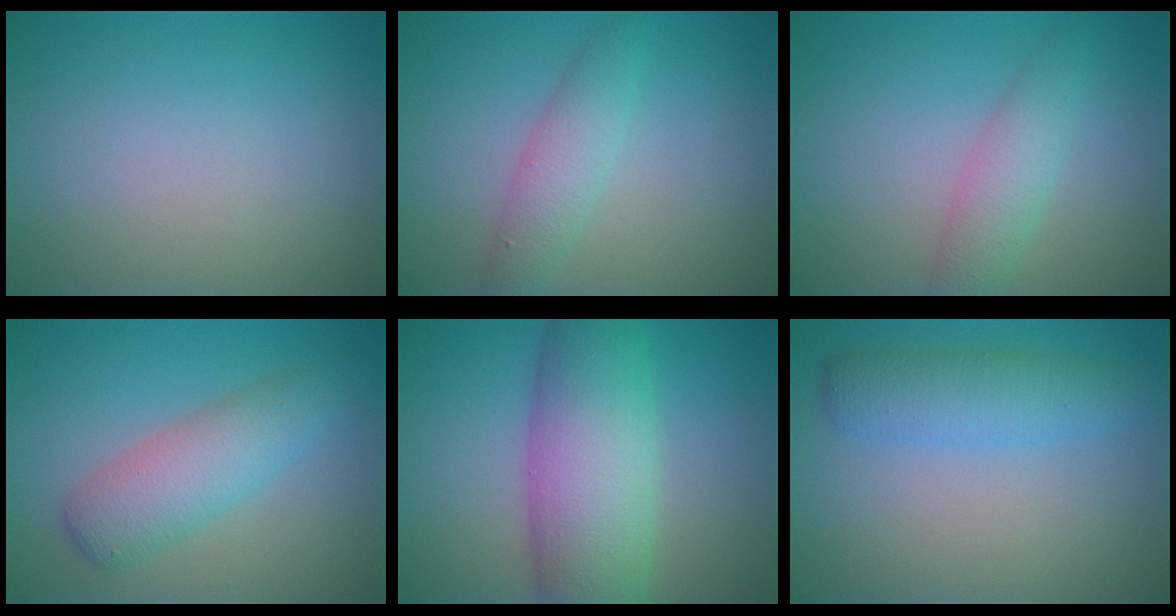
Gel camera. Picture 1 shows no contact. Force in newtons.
{"total": 2.8, "press": 2.8, "slide": 0.1}
{"total": 2.9, "press": 2.9, "slide": 0.0}
{"total": 4.5, "press": 4.5, "slide": 0.1}
{"total": 9.4, "press": 9.4, "slide": 0.1}
{"total": 3.7, "press": 3.7, "slide": 0.1}